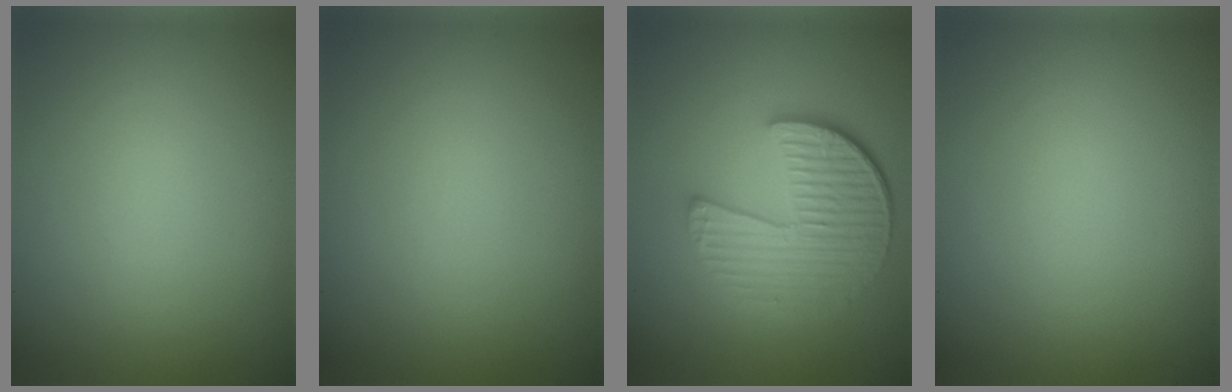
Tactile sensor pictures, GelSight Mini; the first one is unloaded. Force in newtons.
{"total": 0.0}
{"total": 6.1, "press": 4.4, "slide": 4.2}
{"total": 0.0}